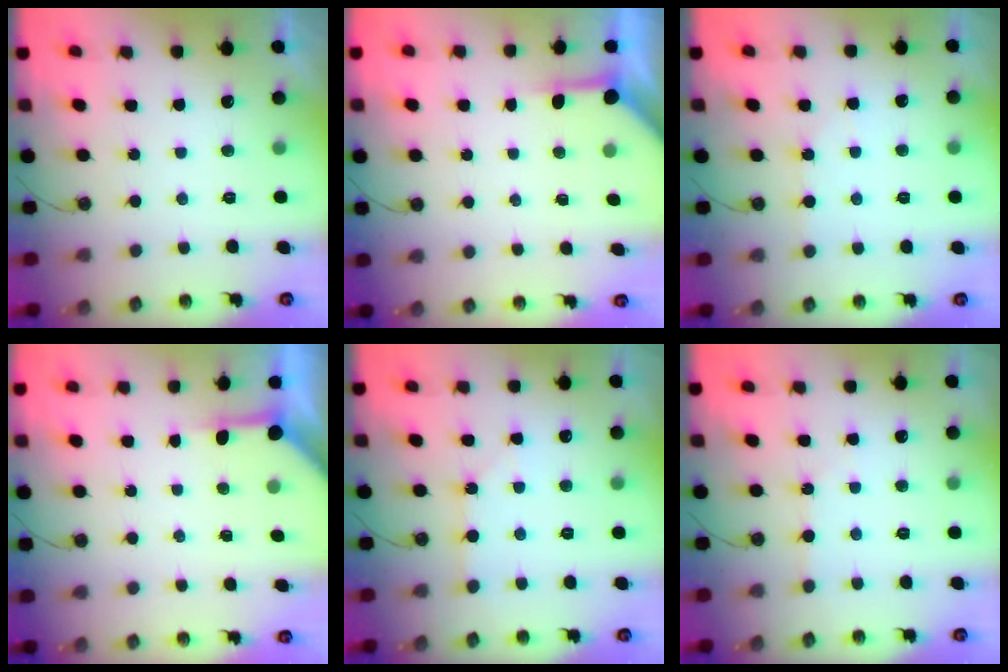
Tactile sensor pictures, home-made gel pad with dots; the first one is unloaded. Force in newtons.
{"total": 3.9, "press": 3.8, "slide": 0.4}
{"total": 2.8, "press": 2.8, "slide": 0.3}
{"total": 3.8, "press": 3.7, "slide": 0.4}
{"total": 1.8, "press": 1.8, "slide": 0.3}
{"total": 1.9, "press": 1.8, "slide": 0.3}